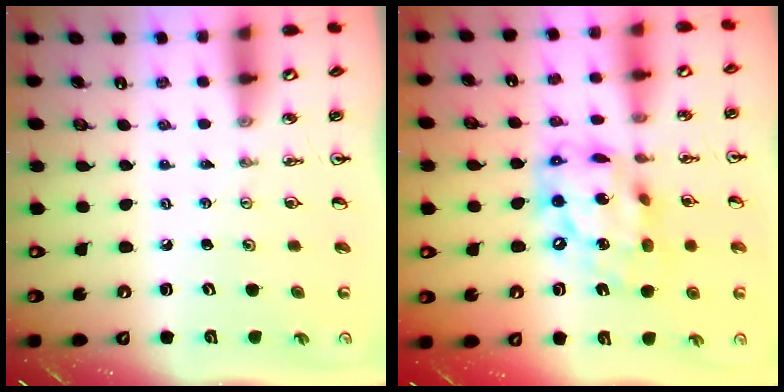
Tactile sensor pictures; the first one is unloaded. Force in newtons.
{"total": 16.6, "press": 16.6, "slide": 1.5}